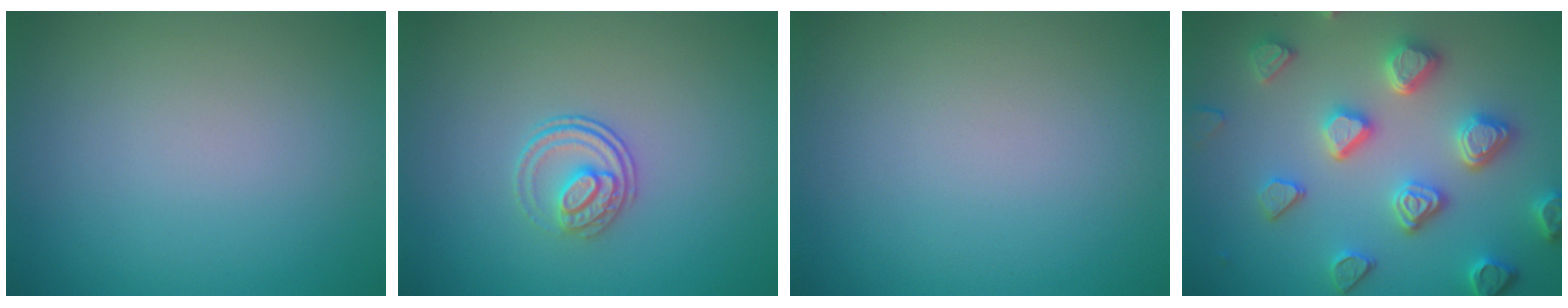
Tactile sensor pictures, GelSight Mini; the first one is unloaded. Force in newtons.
{"total": 2.3, "press": 1.7, "slide": 1.5}
{"total": 0.0}
{"total": 5.1, "press": 4.9, "slide": 1.7}